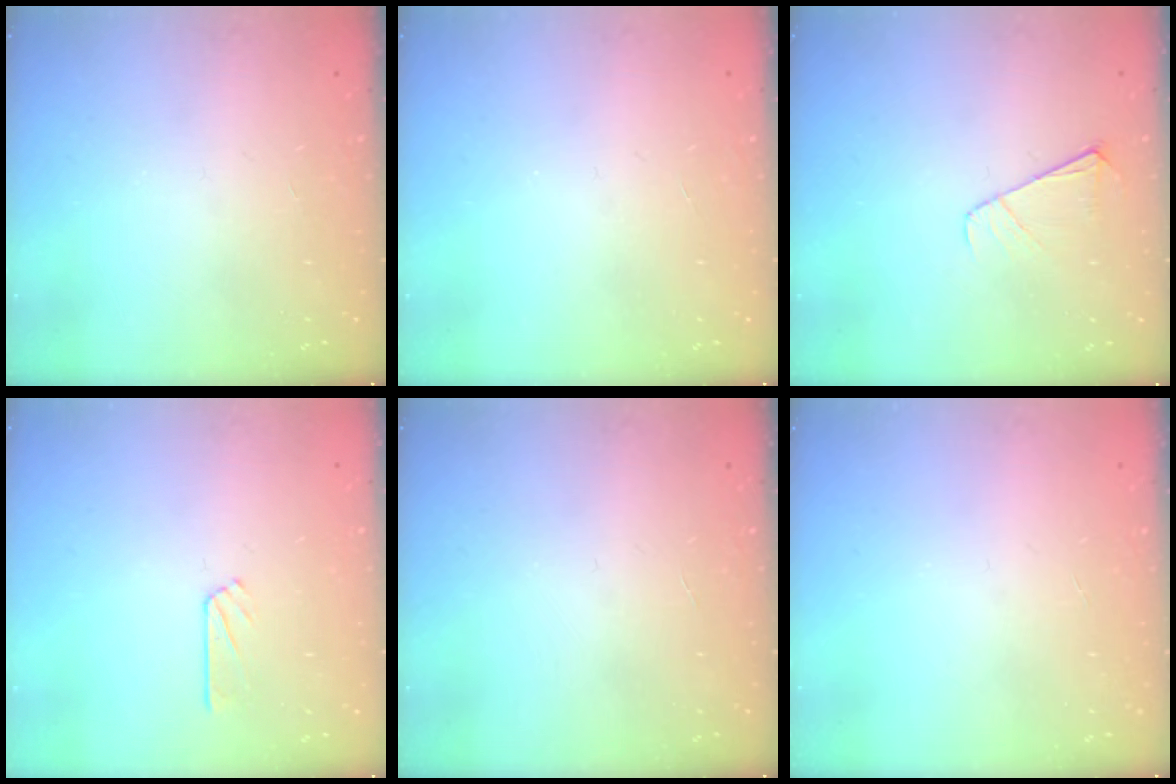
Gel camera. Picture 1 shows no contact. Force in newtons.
{"total": 0.0}
{"total": 3.9, "press": 3.9, "slide": 0.5}
{"total": 2.5, "press": 2.5, "slide": 0.2}
{"total": 0.0}
{"total": 0.0}